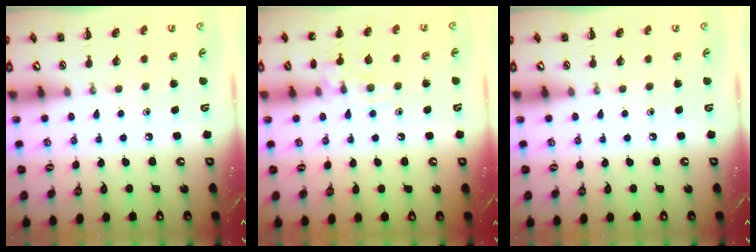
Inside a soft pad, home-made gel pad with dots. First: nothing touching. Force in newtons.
{"total": 10.0, "press": 9.9, "slide": 1.1}
{"total": 0.0}